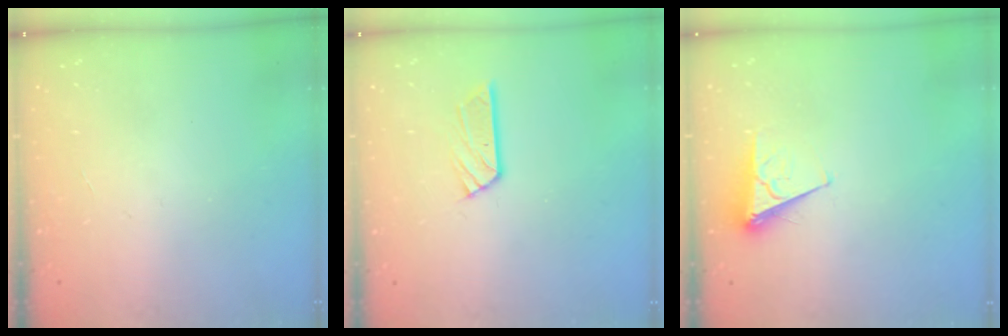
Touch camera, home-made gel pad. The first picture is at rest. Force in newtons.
{"total": 4.8, "press": 4.8, "slide": 0.4}
{"total": 6.2, "press": 6.2, "slide": 0.5}